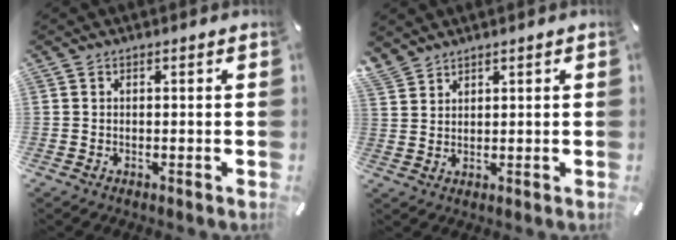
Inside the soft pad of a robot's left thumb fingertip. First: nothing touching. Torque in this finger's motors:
{"motor_torque": [0.50, 0.78, 1.48, -1.29, 0.71]}